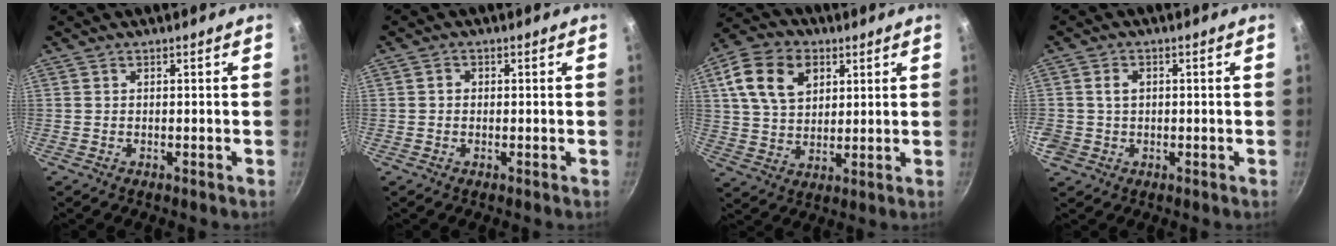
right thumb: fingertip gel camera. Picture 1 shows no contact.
{"total": 1.2, "force": [0.1, 1.0, 0.5], "torque": [-0.007, 0.005, -0.001]}
{"total": 13.3, "force": [4.9, 9.3, 8.2], "torque": [-0.130, -0.004, 0.082]}
{"total": 4.1, "force": [0.2, 3.5, 2.1], "torque": [-0.029, 0.006, 0.002]}